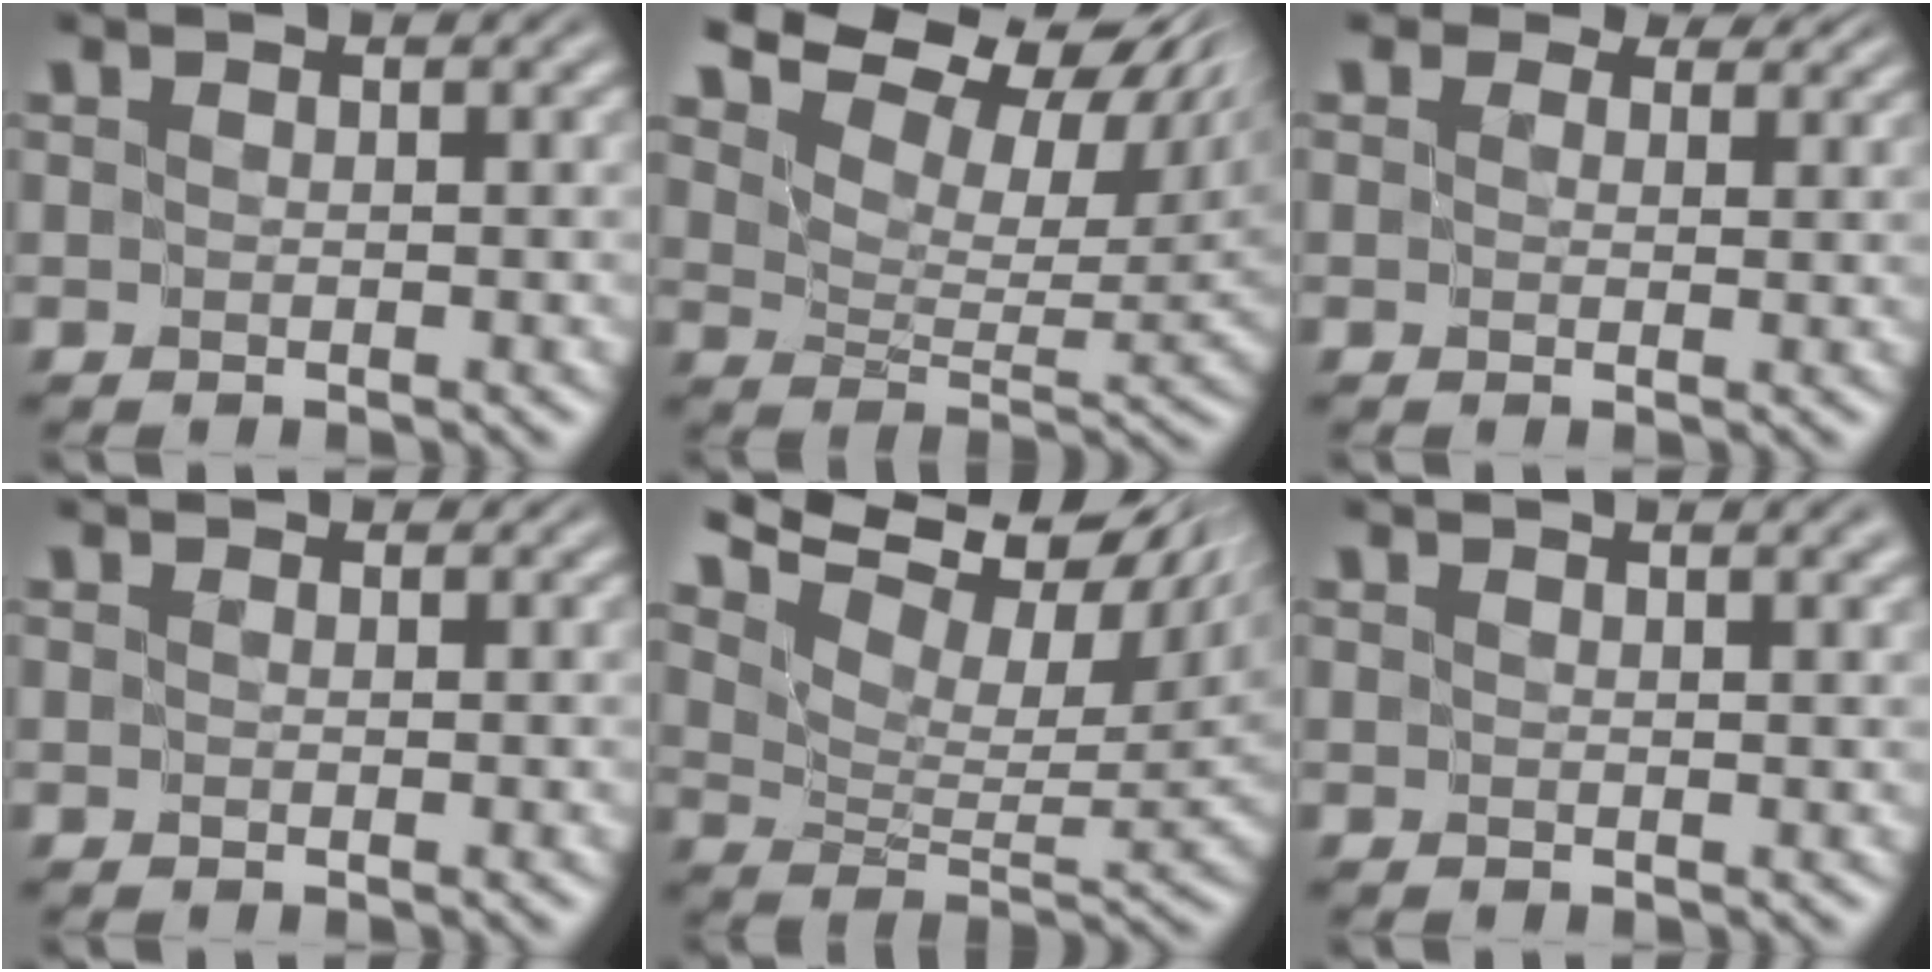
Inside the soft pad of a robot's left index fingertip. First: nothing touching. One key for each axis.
{"total": 11.5, "fx": 8.5, "fy": 4.9, "fz": 6.0, "tx": -0.130, "ty": 0.027, "tz": 0.138}
{"total": 4.1, "fx": 2.8, "fy": 2.5, "fz": 1.5, "tx": -0.048, "ty": 0.005, "tz": 0.037}
{"total": 0.6, "fx": 0.4, "fy": 0.4, "fz": 0.2, "tx": -0.011, "ty": 0.005, "tz": 0.010}
{"total": 12.8, "fx": 8.8, "fy": 5.0, "fz": 7.8, "tx": -0.159, "ty": 0.042, "tz": 0.139}
{"total": 4.6, "fx": 2.9, "fy": 2.0, "fz": 2.9, "tx": -0.015, "ty": 0.038, "tz": 0.017}